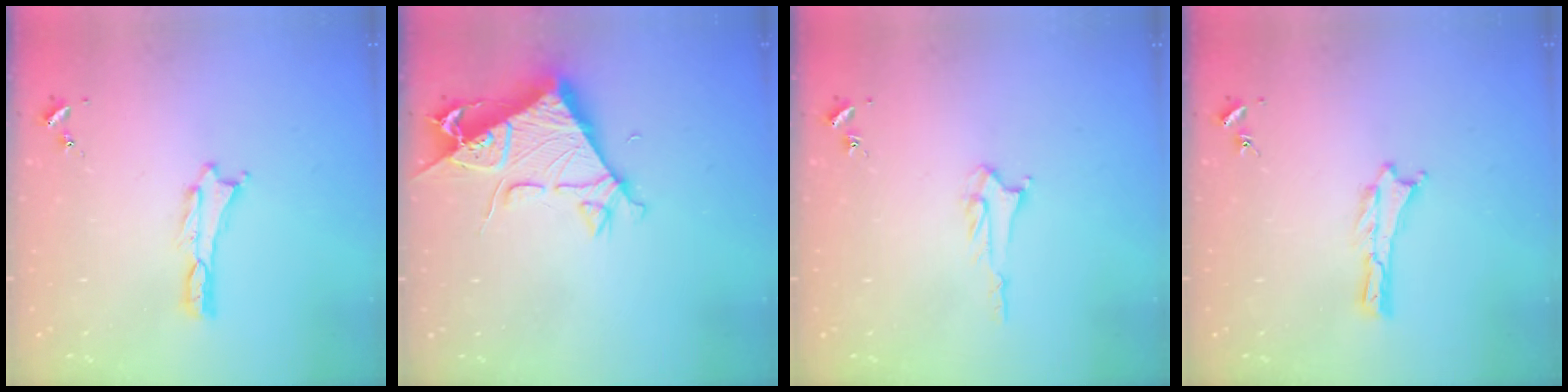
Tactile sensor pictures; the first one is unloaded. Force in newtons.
{"total": 6.6, "press": 6.6, "slide": 0.7}
{"total": 2.6, "press": 2.6, "slide": 0.3}
{"total": 0.0}